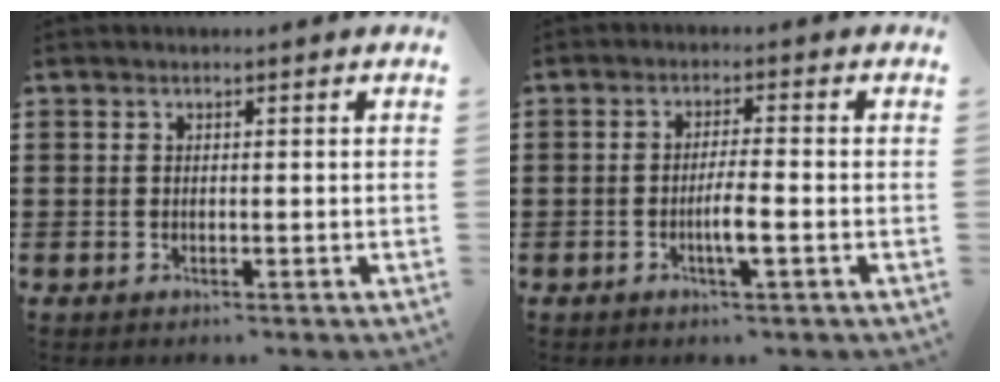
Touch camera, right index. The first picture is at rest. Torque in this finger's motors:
{"motor_torque": [1.08, -0.02, 0.33, 0.08]}